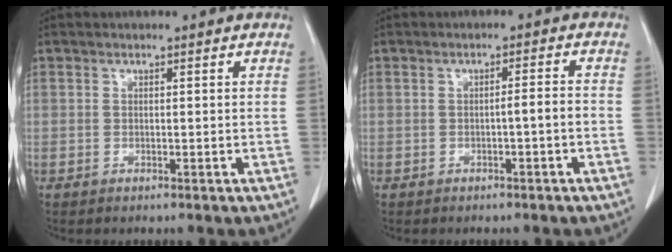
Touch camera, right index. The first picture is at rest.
{"total": 2.1, "force": [-0.8, 0.0, 1.9], "torque": [-0.030, 0.002, -0.013]}